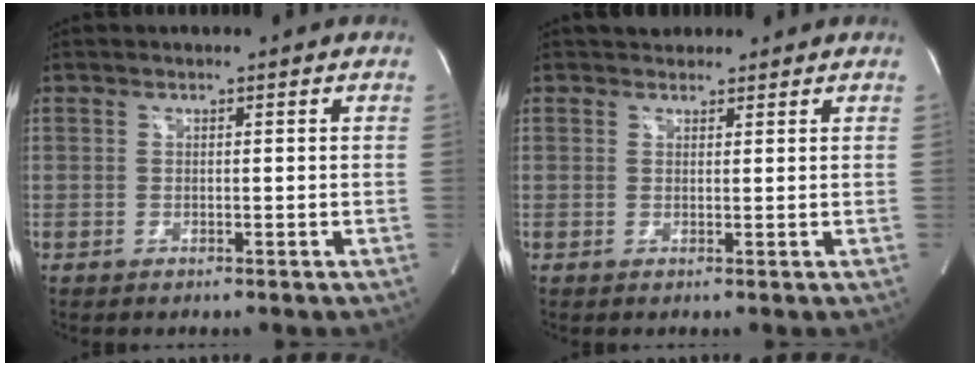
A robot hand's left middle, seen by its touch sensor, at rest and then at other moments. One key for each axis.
{"total": 3.1, "fx": 2.7, "fy": 1.5, "fz": 0.6, "tx": -0.002, "ty": 0.022, "tz": 0.040}